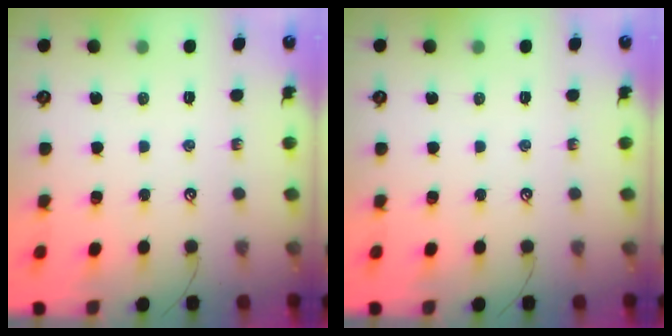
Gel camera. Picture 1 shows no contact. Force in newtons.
{"total": 0.0}